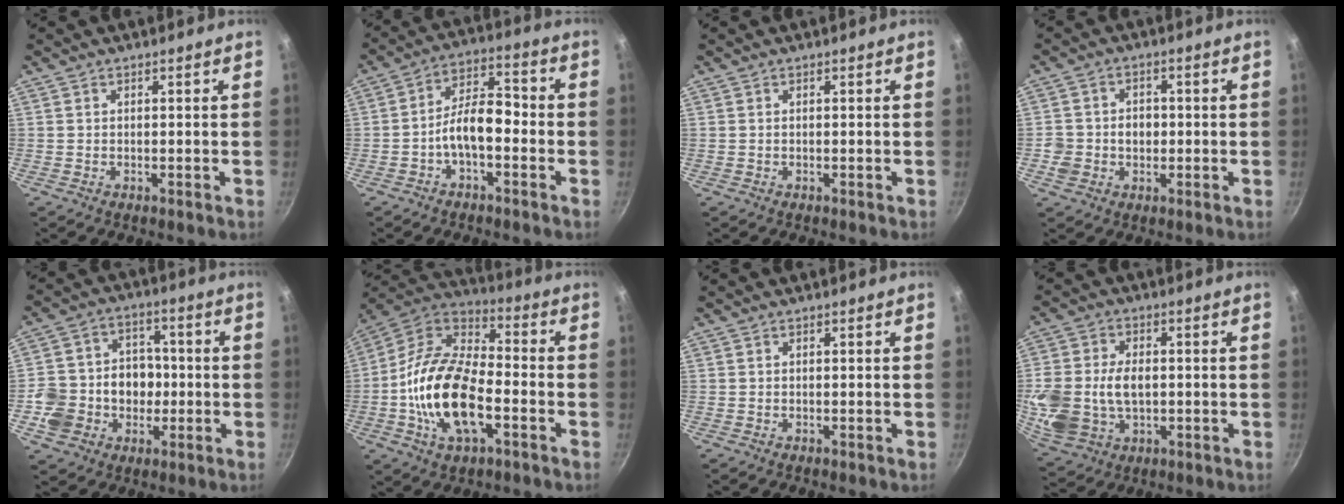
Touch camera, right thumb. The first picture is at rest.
{"total": 8.2, "force": [-2.8, 4.0, 6.6], "torque": [-0.098, 0.045, -0.057]}
{"total": 0.0}
{"total": 5.7, "force": [-0.7, 5.0, 2.6], "torque": [-0.020, 0.011, -0.015]}
{"total": 13.4, "force": [-2.3, 11.7, 6.1], "torque": [-0.082, 0.036, -0.042]}
{"total": 20.0, "force": [-5.2, 10.4, 16.3], "torque": [-0.293, 0.034, -0.114]}
{"total": 0.0}
{"total": 15.5, "force": [-0.4, 11.2, 10.6], "torque": [-0.224, 0.005, 0.002]}